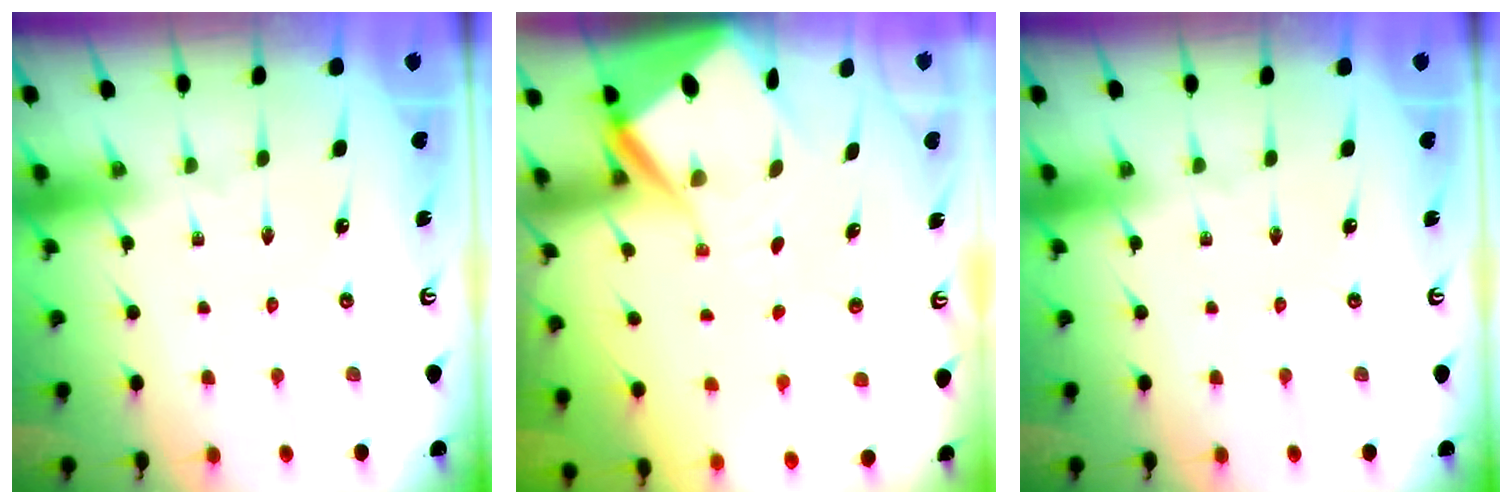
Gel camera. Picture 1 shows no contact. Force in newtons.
{"total": 7.5, "press": 7.5, "slide": 0.7}
{"total": 0.0}